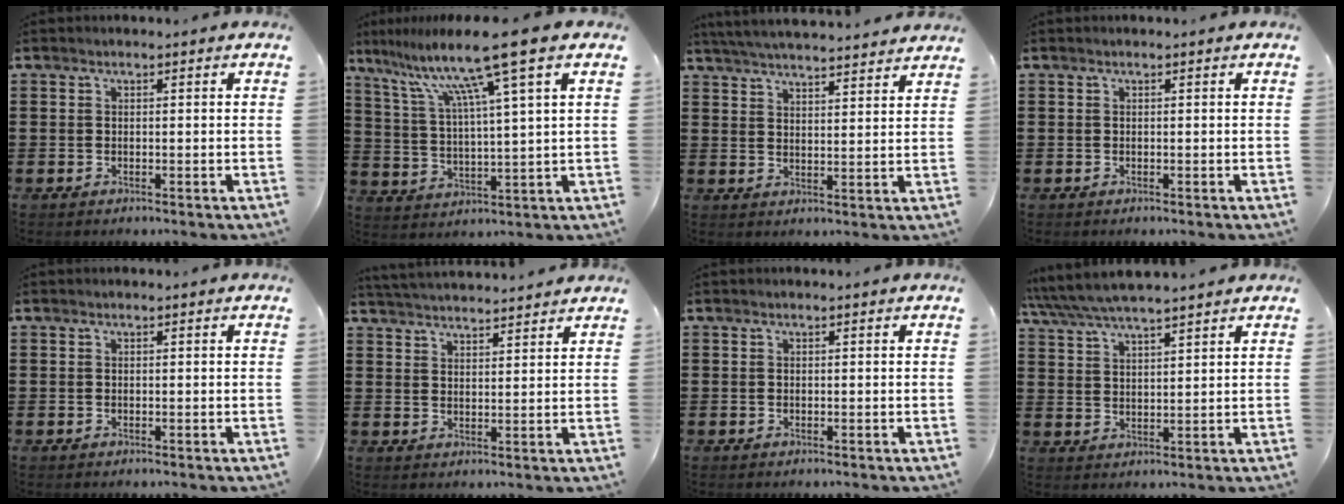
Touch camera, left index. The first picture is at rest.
{"total": 12.0, "force": [7.8, -0.4, 9.1], "torque": [-0.199, -0.028, 0.124]}
{"total": 4.8, "force": [4.7, -0.4, 0.9], "torque": [-0.034, -0.025, 0.083]}
{"total": 0.0}
{"total": 0.0}
{"total": 3.4, "force": [3.4, -0.3, 0.1], "torque": [-0.015, -0.015, 0.061]}
{"total": 0.0}
{"total": 5.0, "force": [4.6, 0.5, 1.9], "torque": [-0.053, -0.016, 0.081]}